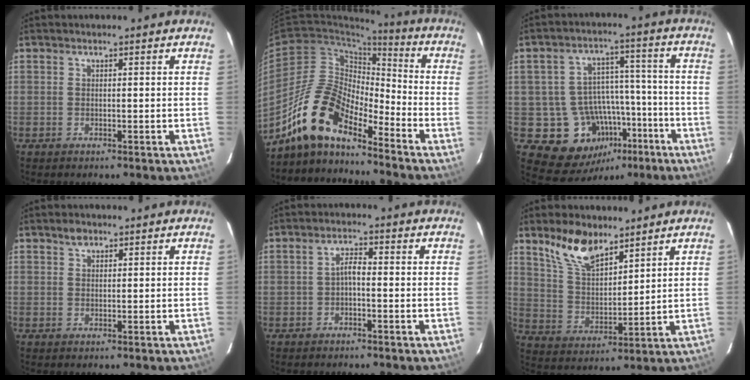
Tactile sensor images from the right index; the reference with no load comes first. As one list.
[{"total": 14.4, "force": [-11.8, 4.4, 7.0], "torque": [-0.128, 0.006, -0.236]}, {"total": 13.5, "force": [-6.7, 10.7, 4.9], "torque": [-0.093, 0.047, -0.071]}, {"total": 1.8, "force": [1.2, 1.1, 0.8], "torque": [-0.013, 0.005, 0.022]}, {"total": 2.0, "force": [-0.8, 0.7, 1.7], "torque": [-0.034, 0.008, -0.017]}, {"total": 10.5, "force": [7.8, 4.2, 5.6], "torque": [-0.103, 0.008, 0.156]}]